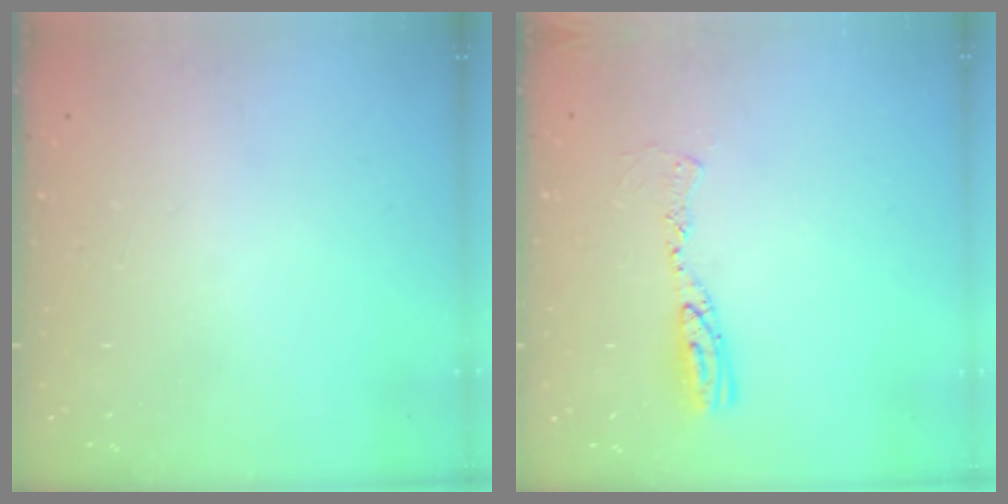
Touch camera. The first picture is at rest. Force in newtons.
{"total": 9.5, "press": 9.5, "slide": 0.9}